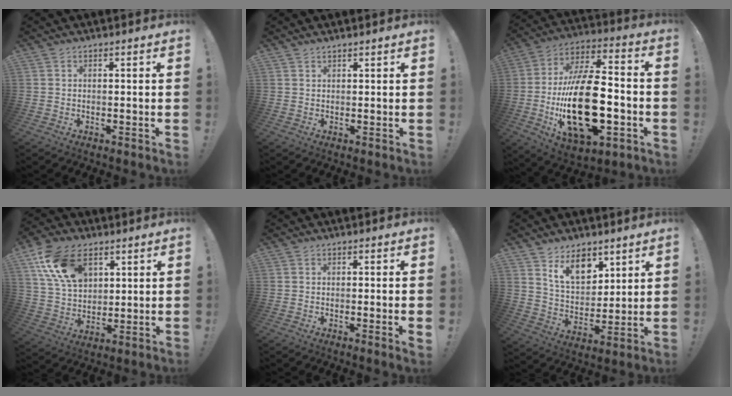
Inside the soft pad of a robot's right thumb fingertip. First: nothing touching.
{"total": 0.9, "force": [0.9, -0.1, 0.2], "torque": [-0.004, -0.004, 0.017]}
{"total": 28.5, "force": [-5.7, 14.0, 24.1], "torque": [-0.457, 0.026, -0.088]}
{"total": 17.3, "force": [8.3, 11.1, 10.4], "torque": [-0.194, -0.027, 0.158]}
{"total": 1.7, "force": [-0.1, -0.5, 1.6], "torque": [-0.027, -0.003, -0.004]}
{"total": 12.5, "force": [8.1, 7.7, 5.6], "torque": [-0.086, -0.046, 0.155]}